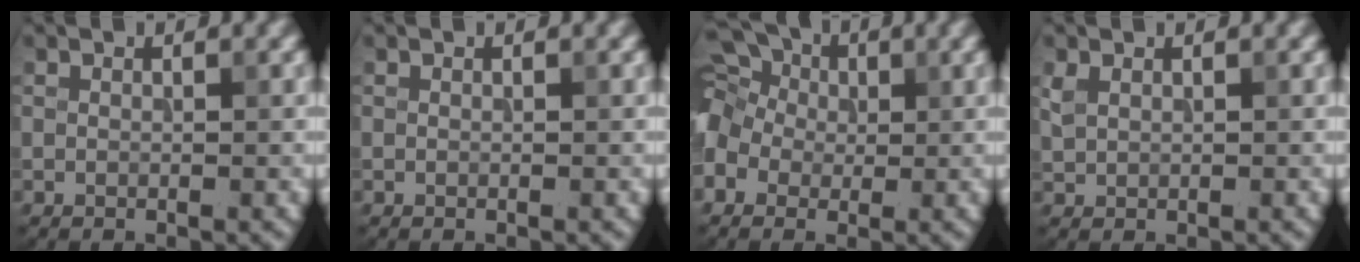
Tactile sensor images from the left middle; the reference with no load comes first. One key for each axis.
{"total": 0.0}
{"total": 9.9, "fx": 1.0, "fy": 8.3, "fz": 5.4, "tx": -0.119, "ty": 0.044, "tz": -0.042}
{"total": 1.2, "fx": 0.6, "fy": 0.8, "fz": 0.6, "tx": -0.016, "ty": 0.001, "tz": 0.017}